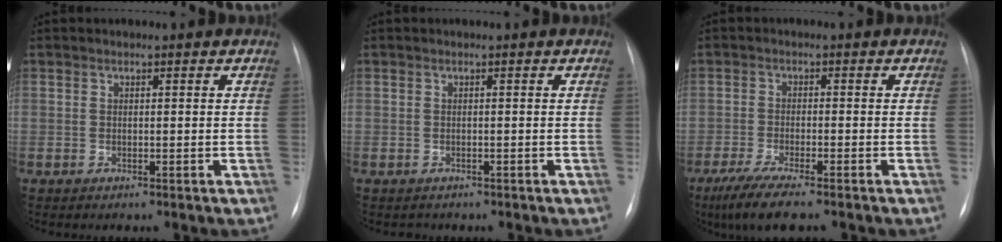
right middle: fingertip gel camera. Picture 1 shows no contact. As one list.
[{"total": 0.6, "force": [-0.5, 0.4, -0.1], "torque": [-0.006, 0.001, -0.006]}, {"total": 6.9, "force": [-5.0, 0.2, 4.7], "torque": [-0.086, -0.020, -0.084]}]